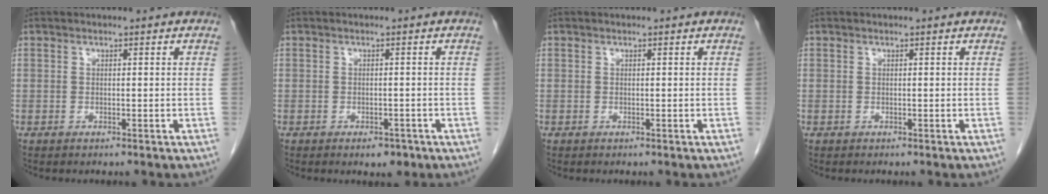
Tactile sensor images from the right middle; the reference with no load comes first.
{"total": 2.2, "force": [-1.4, 1.1, 1.4], "torque": [-0.016, 0.001, -0.013]}
{"total": 0.0}
{"total": 0.0}